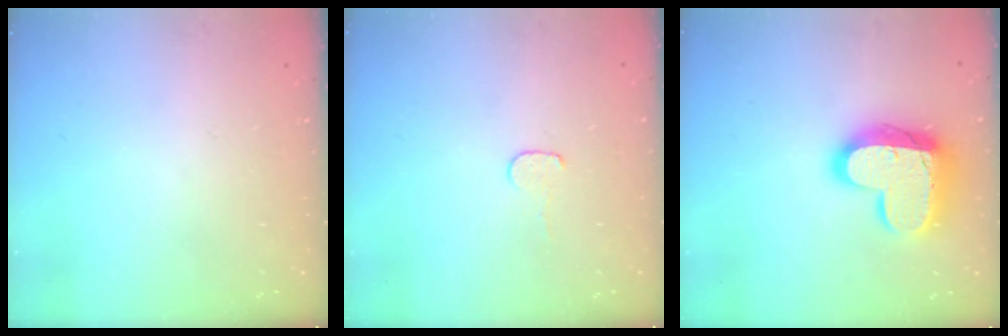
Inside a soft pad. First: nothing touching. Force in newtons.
{"total": 3.7, "press": 3.6, "slide": 0.3}
{"total": 17.8, "press": 17.8, "slide": 1.3}